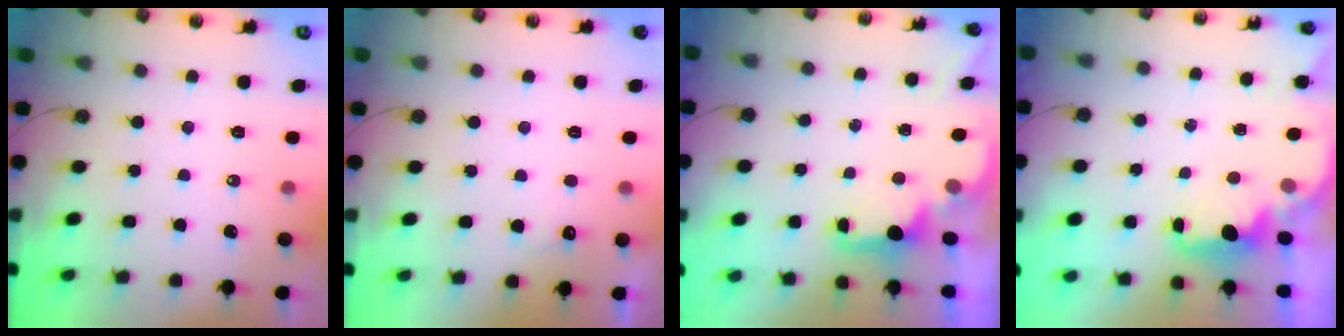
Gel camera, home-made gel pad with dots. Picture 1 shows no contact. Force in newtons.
{"total": 4.5, "press": 4.4, "slide": 1.0}
{"total": 1.8, "press": 1.6, "slide": 0.7}
{"total": 2.2, "press": 2.1, "slide": 0.5}